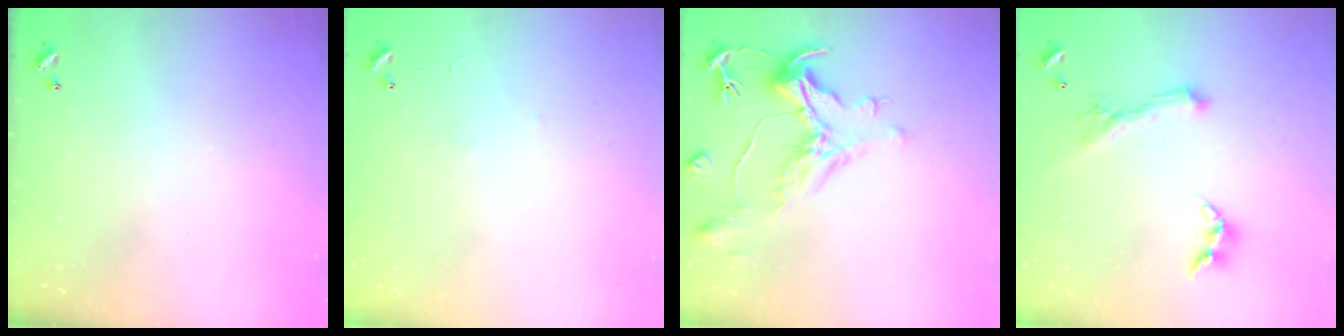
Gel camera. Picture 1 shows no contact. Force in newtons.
{"total": 6.4, "press": 6.3, "slide": 0.9}
{"total": 1.8, "press": 0.8, "slide": 1.5}
{"total": 0.8, "press": 0.8, "slide": 0.2}